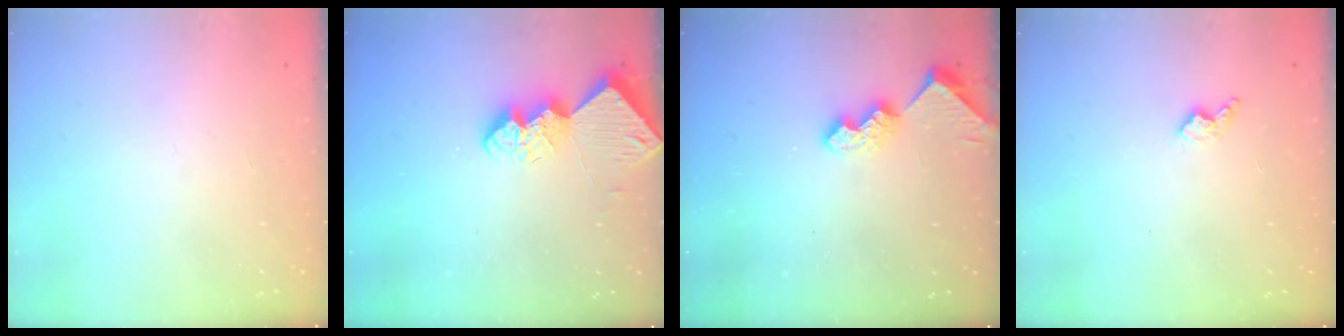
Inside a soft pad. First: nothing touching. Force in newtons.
{"total": 11.5, "press": 11.5, "slide": 1.0}
{"total": 8.5, "press": 8.5, "slide": 0.6}
{"total": 5.7, "press": 5.7, "slide": 0.7}